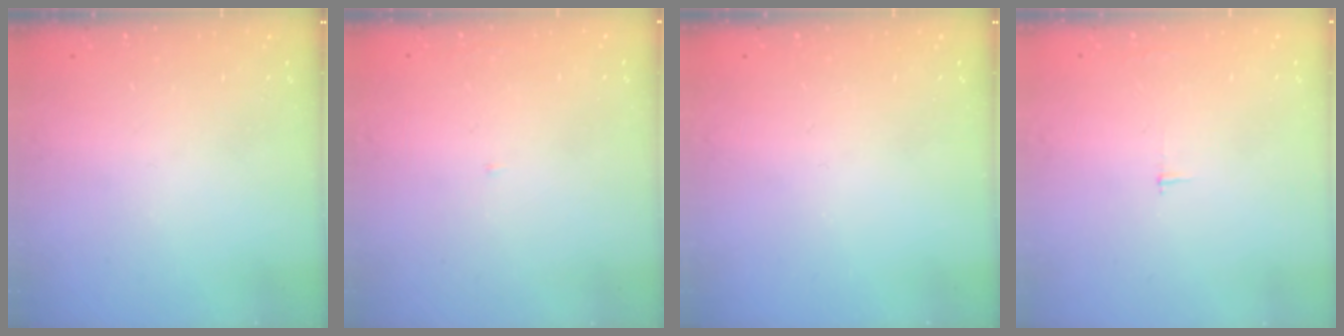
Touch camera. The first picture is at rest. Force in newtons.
{"total": 2.0, "press": 2.0, "slide": 0.2}
{"total": 0.0}
{"total": 2.3, "press": 2.3, "slide": 0.2}